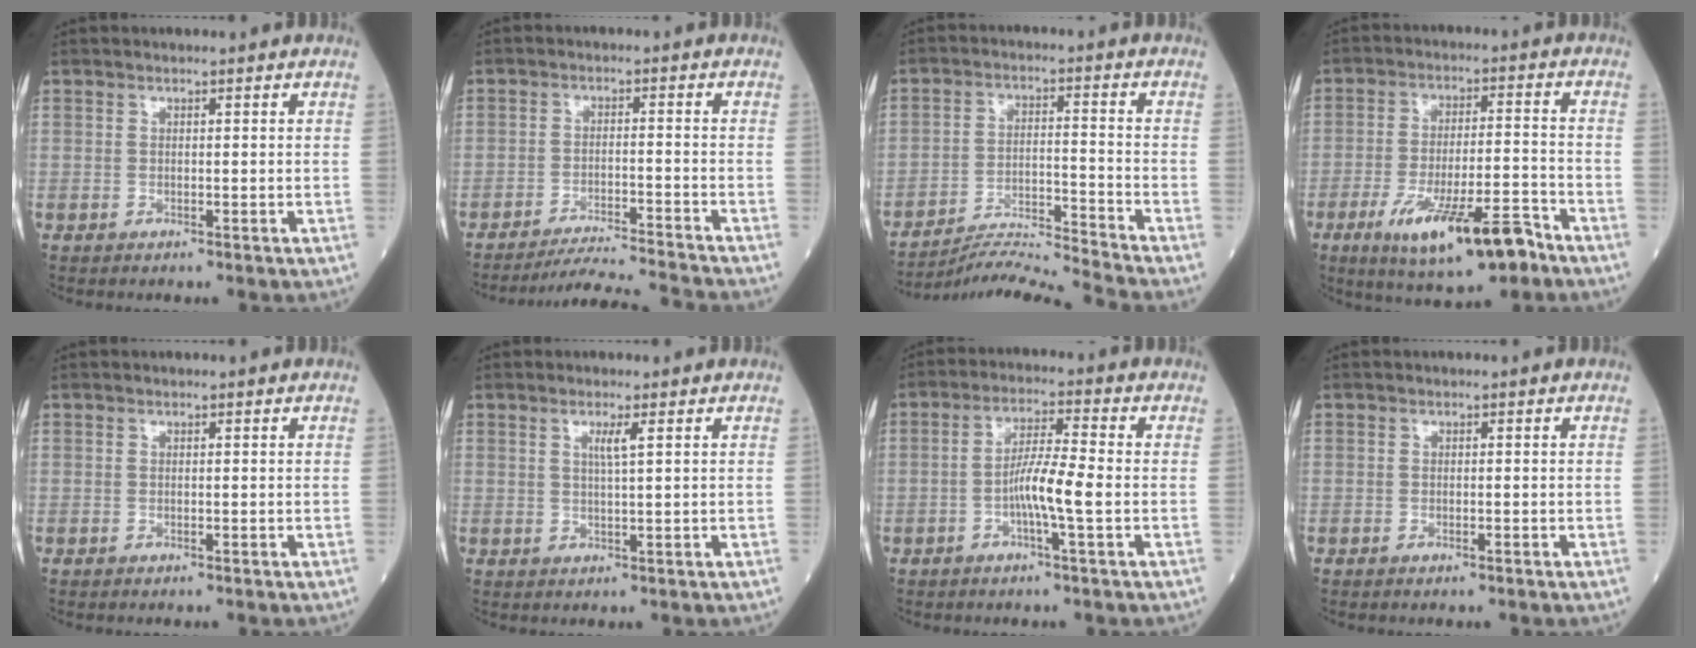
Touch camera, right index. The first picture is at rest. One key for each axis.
{"total": 10.6, "fx": -10.1, "fy": -2.4, "fz": 1.7, "tx": -0.019, "ty": -0.014, "tz": -0.163}
{"total": 11.3, "fx": -10.6, "fy": -3.8, "fz": 1.0, "tx": -0.012, "ty": -0.001, "tz": -0.188}
{"total": 13.6, "fx": -7.9, "fy": 2.8, "fz": 10.7, "tx": -0.181, "ty": -0.013, "tz": -0.123}
{"total": 0.0}
{"total": 2.2, "fx": 0.9, "fy": -0.3, "fz": 2.0, "tx": -0.040, "ty": -0.003, "tz": 0.016}
{"total": 6.4, "fx": -1.6, "fy": -0.1, "fz": 6.2, "tx": -0.120, "ty": 0.004, "tz": -0.032}
{"total": 0.6, "fx": -0.4, "fy": 0.2, "fz": 0.4, "tx": -0.007, "ty": 0.000, "tz": -0.004}